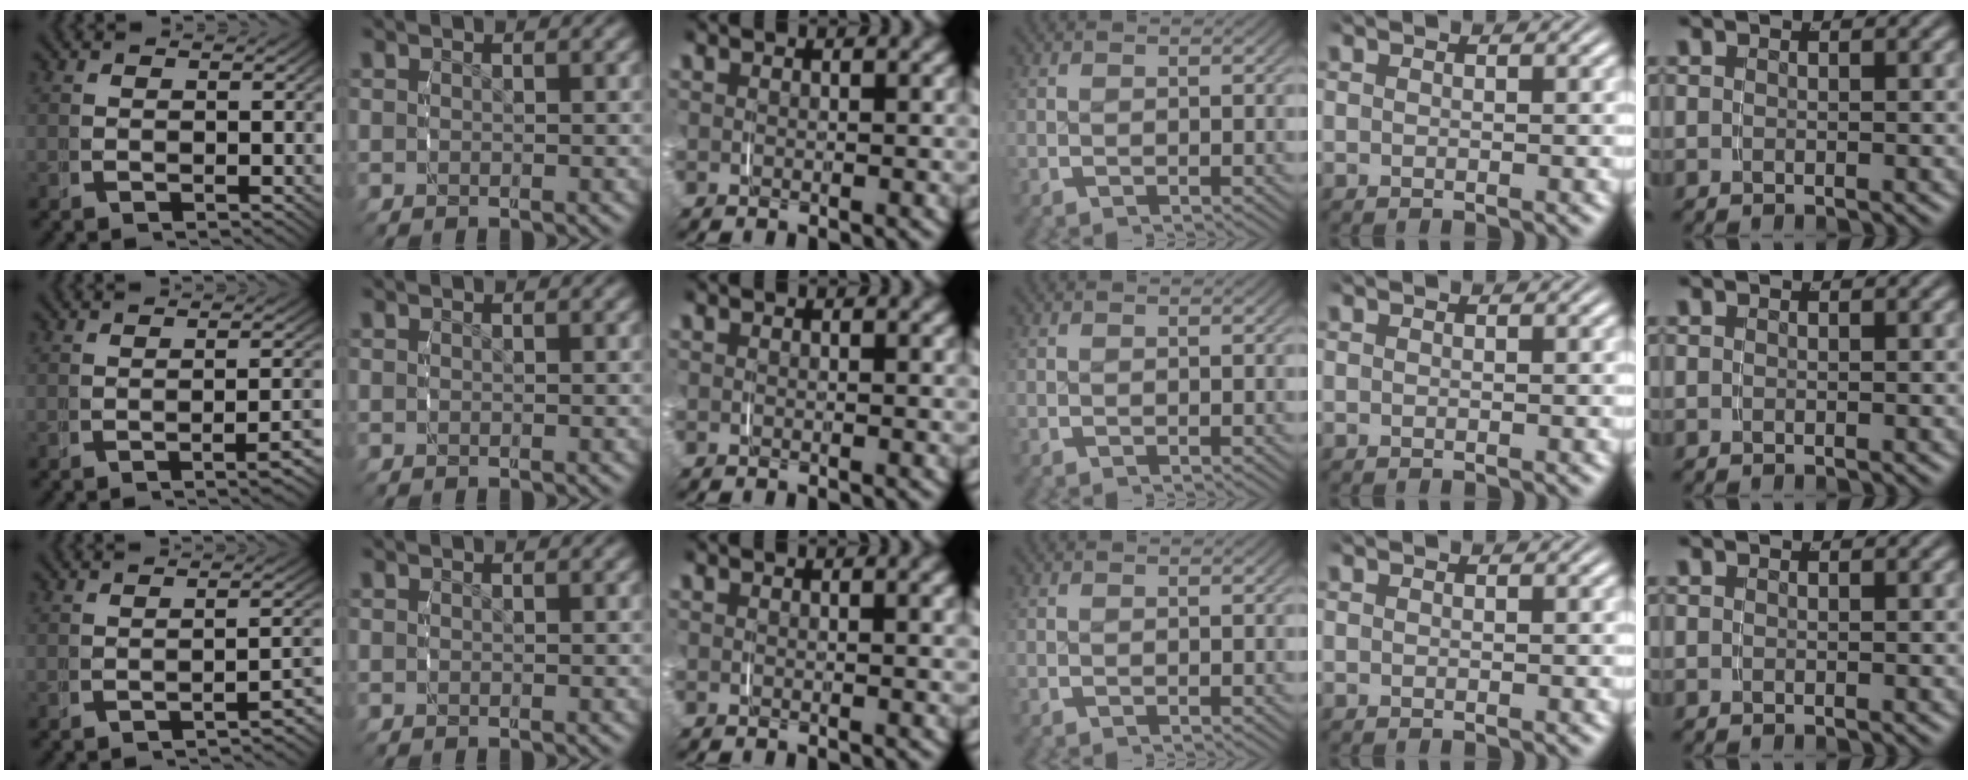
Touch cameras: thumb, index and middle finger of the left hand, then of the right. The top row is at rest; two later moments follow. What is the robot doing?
{"motion": "grasp_and_lifting", "object": "string"}